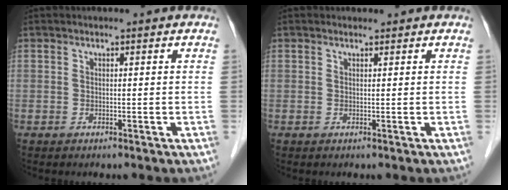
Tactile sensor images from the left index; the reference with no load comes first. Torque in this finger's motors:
{"motor_torque": [0.32, -0.06, -0.01, -0.01]}